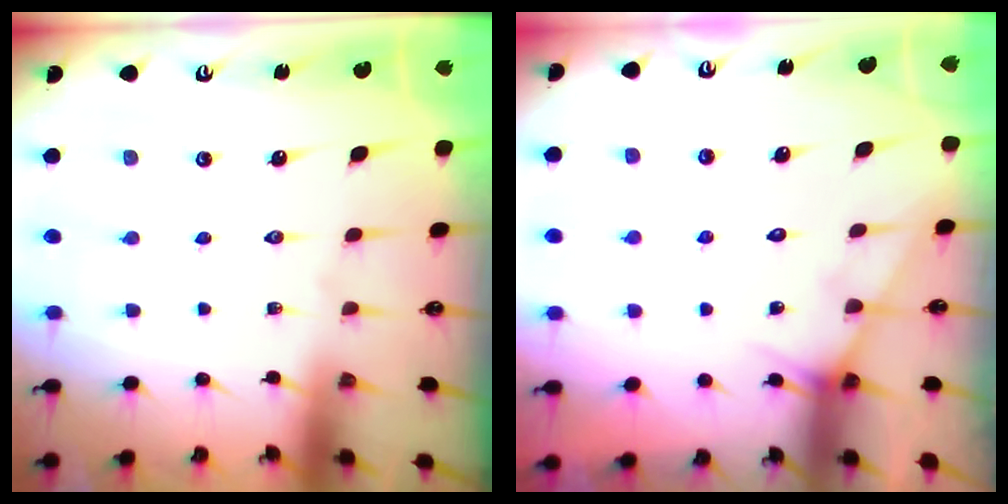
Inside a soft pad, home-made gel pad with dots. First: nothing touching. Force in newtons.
{"total": 6.0, "press": 6.0, "slide": 0.4}